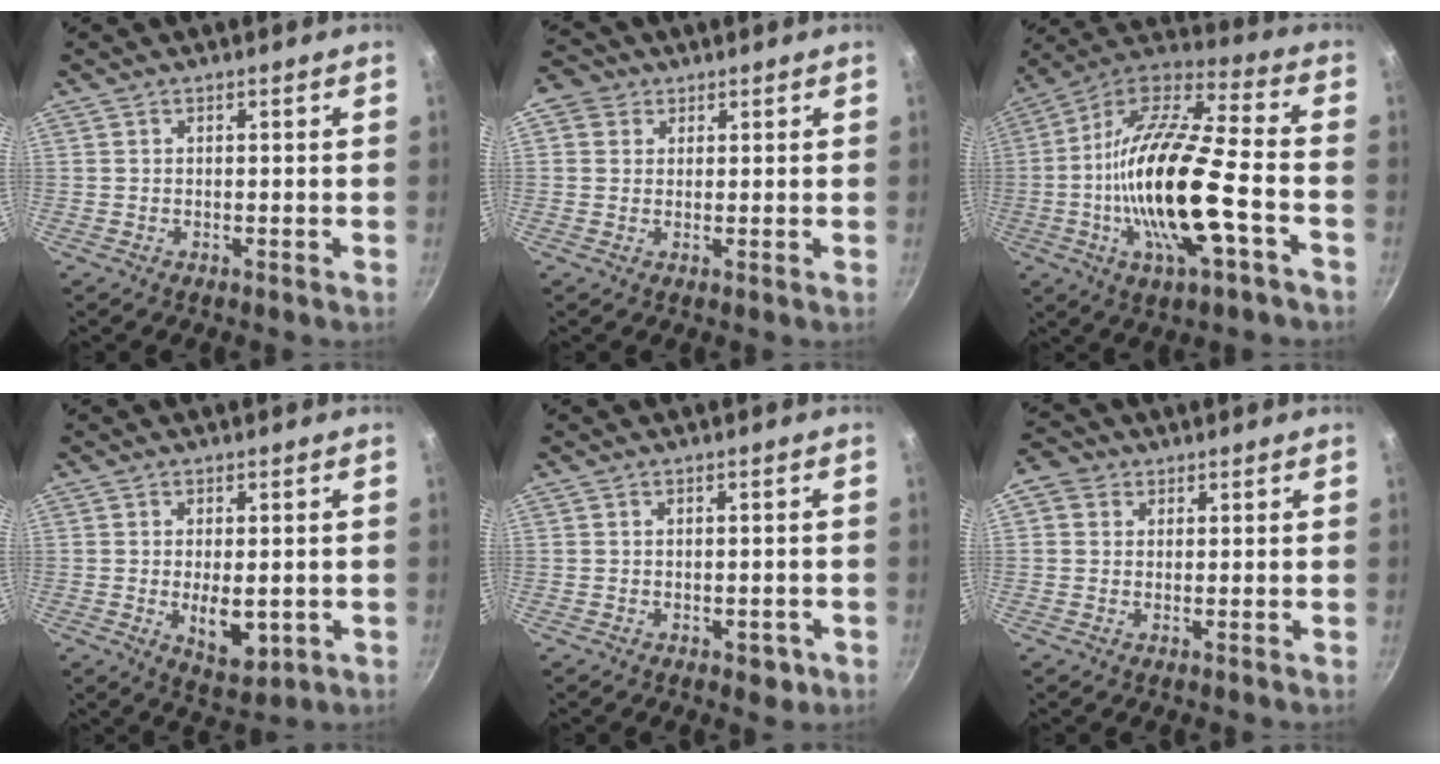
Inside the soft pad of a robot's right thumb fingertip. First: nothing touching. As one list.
[{"total": 4.1, "force": [1.5, 3.6, 1.3], "torque": [0.009, 0.002, 0.015]}, {"total": 23.1, "force": [-5.7, 7.5, 21.0], "torque": [-0.392, 0.020, -0.115]}, {"total": 7.3, "force": [-1.0, 3.8, 6.1], "torque": [-0.083, -0.012, 0.003]}, {"total": 2.9, "force": [-1.3, 1.8, 1.9], "torque": [-0.013, 0.010, -0.004]}, {"total": 3.7, "force": [1.0, 3.2, 1.5], "torque": [-0.009, 0.002, 0.007]}]